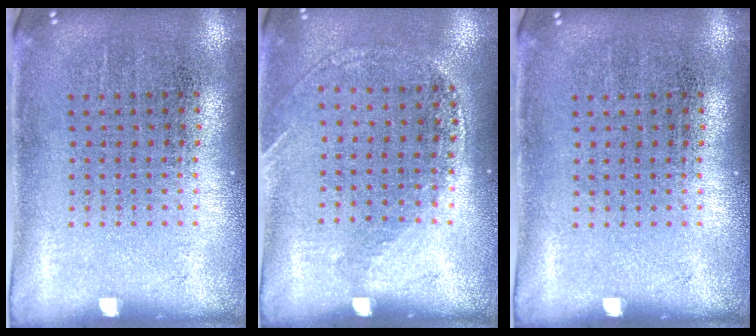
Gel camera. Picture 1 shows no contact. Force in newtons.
{"total": 1.2, "press": 1.1, "slide": 0.5}
{"total": 0.0}